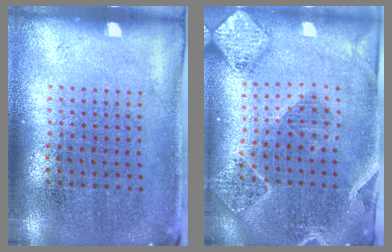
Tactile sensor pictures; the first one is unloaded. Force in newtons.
{"total": 2.4, "press": 2.2, "slide": 0.9}